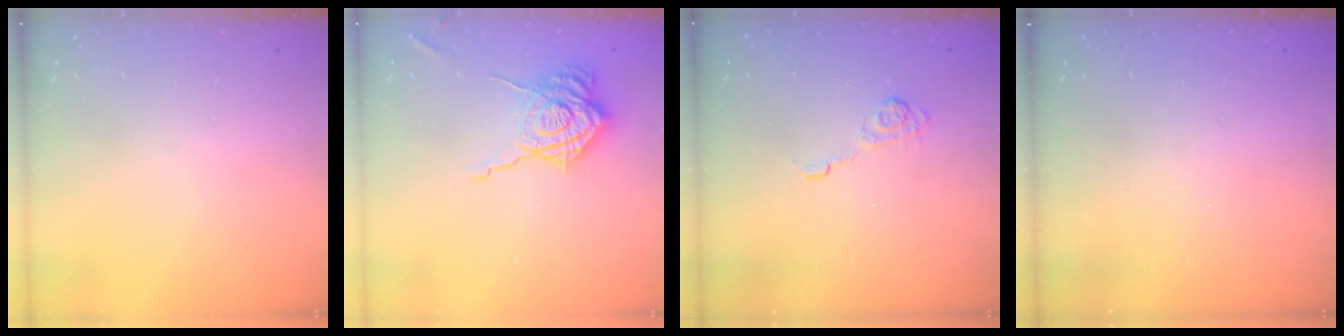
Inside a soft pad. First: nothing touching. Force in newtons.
{"total": 16.3, "press": 16.3, "slide": 1.1}
{"total": 4.2, "press": 3.8, "slide": 1.6}
{"total": 2.3, "press": 2.2, "slide": 0.8}